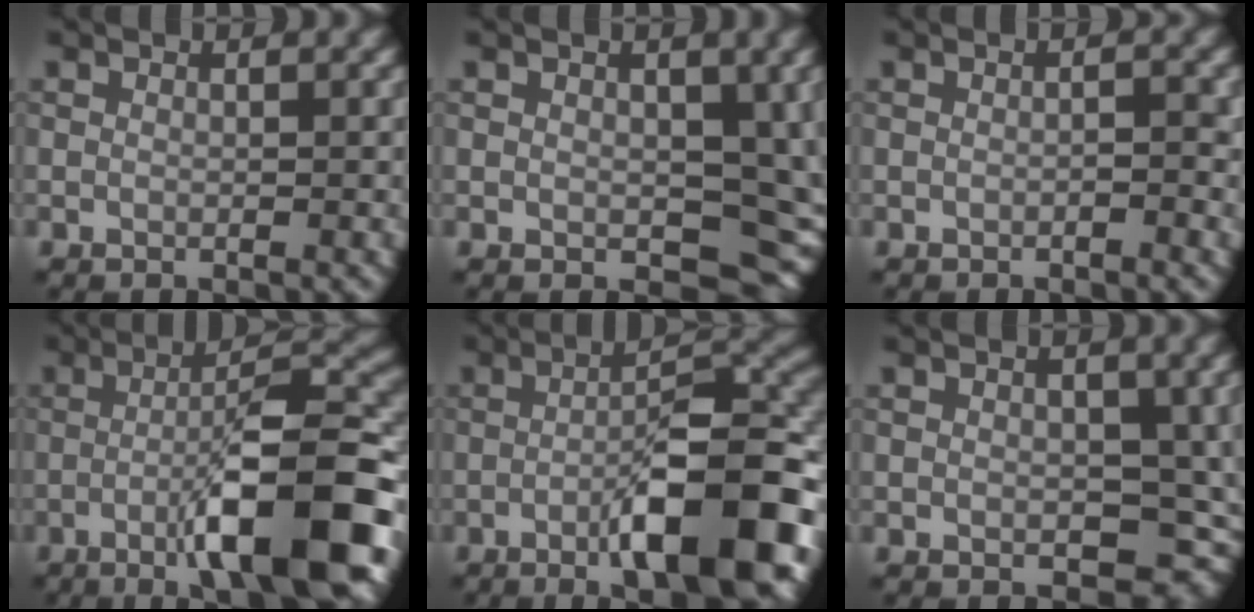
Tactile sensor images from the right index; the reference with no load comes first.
{"total": 6.2, "force": [0.0, 4.0, 4.7], "torque": [-0.060, -0.011, -0.001]}
{"total": 0.8, "force": [-0.5, 0.1, 0.7], "torque": [-0.010, 0.004, -0.007]}
{"total": 12.6, "force": [-4.6, 2.8, 11.5], "torque": [-0.164, 0.006, -0.074]}
{"total": 11.6, "force": [-4.4, 3.3, 10.3], "torque": [-0.140, 0.009, -0.070]}
{"total": 4.5, "force": [-0.2, 2.9, 3.4], "torque": [-0.043, -0.010, -0.001]}